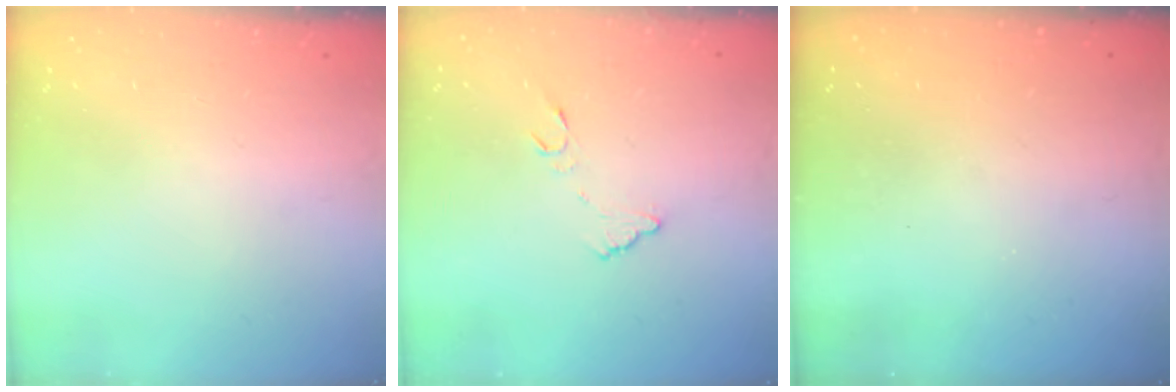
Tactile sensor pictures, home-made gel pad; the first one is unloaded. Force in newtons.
{"total": 7.2, "press": 7.1, "slide": 0.5}
{"total": 3.1, "press": 3.0, "slide": 0.8}